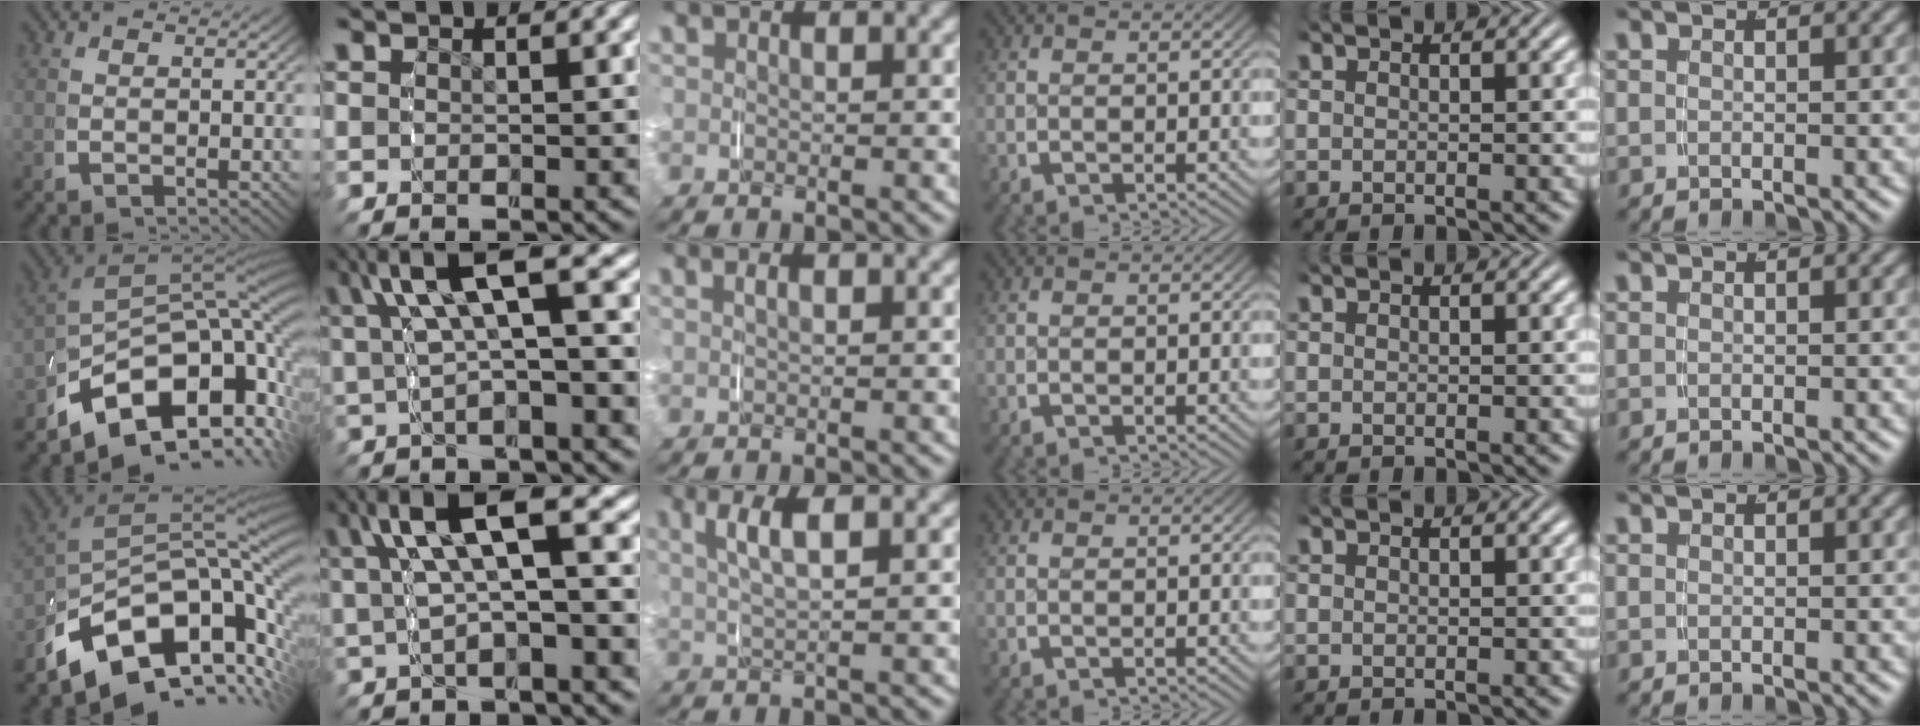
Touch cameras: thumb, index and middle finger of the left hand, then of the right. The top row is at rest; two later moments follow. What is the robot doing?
{"motion": "grasp_and_lifting", "object": "map"}